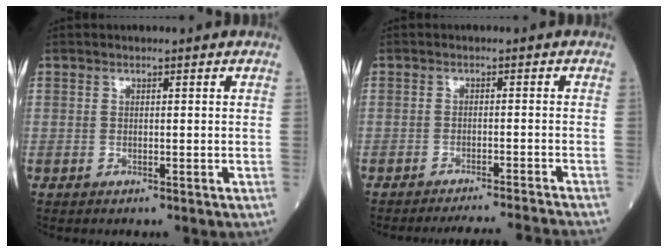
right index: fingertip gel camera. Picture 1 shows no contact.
{"total": 9.9, "force": [-9.4, -1.9, 2.0], "torque": [-0.013, -0.018, -0.123]}